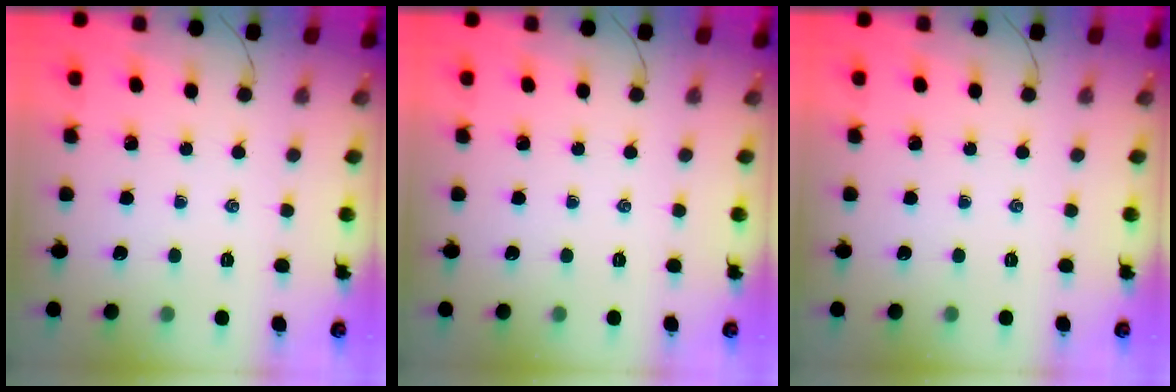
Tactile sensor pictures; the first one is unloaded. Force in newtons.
{"total": 0.0}
{"total": 0.0}